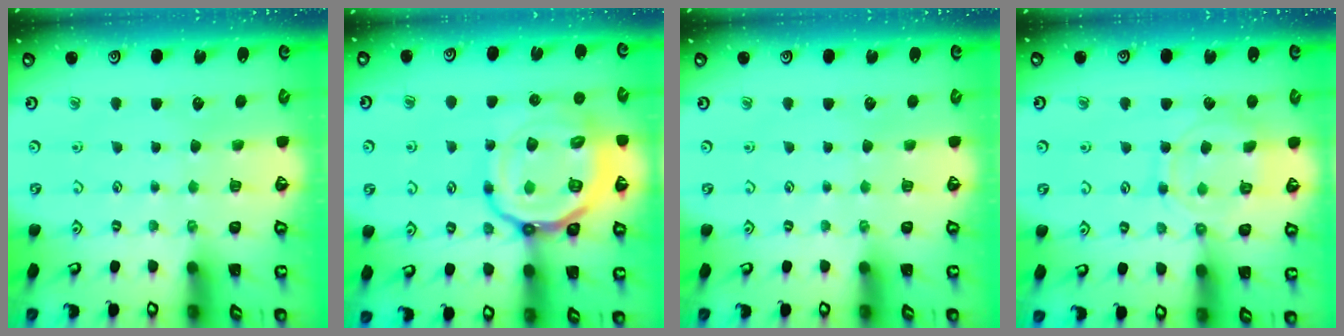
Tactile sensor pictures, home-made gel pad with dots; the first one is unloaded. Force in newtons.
{"total": 22.5, "press": 22.3, "slide": 2.3}
{"total": 0.0}
{"total": 11.2, "press": 11.1, "slide": 0.7}